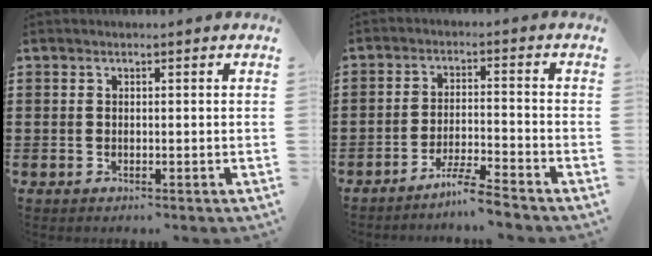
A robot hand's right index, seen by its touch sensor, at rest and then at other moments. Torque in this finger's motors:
{"motor_torque": [0.36, 0.56, 0.01, 0.01]}